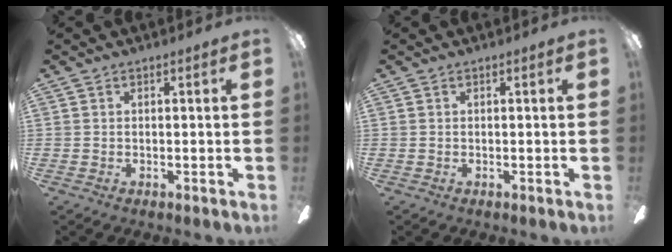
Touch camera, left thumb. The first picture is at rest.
{"total": 0.0}